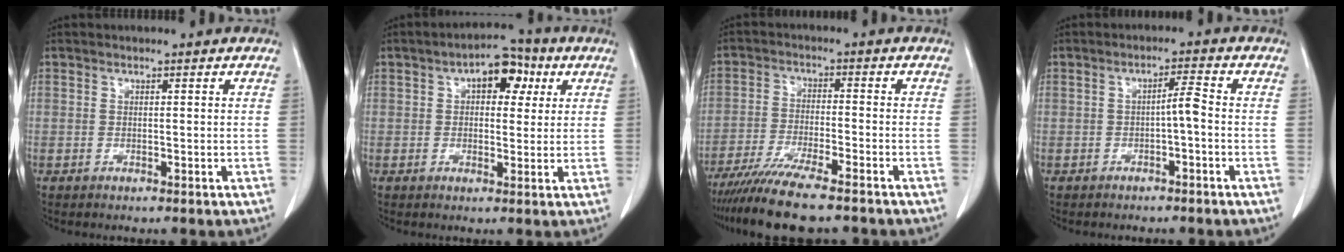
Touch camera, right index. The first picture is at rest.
{"total": 6.9, "force": [2.5, 3.7, 5.2], "torque": [-0.071, 0.025, 0.032]}
{"total": 12.4, "force": [-10.1, 0.9, 7.0], "torque": [-0.115, -0.030, -0.166]}
{"total": 2.6, "force": [-0.6, 0.2, 2.5], "torque": [-0.039, 0.006, -0.012]}